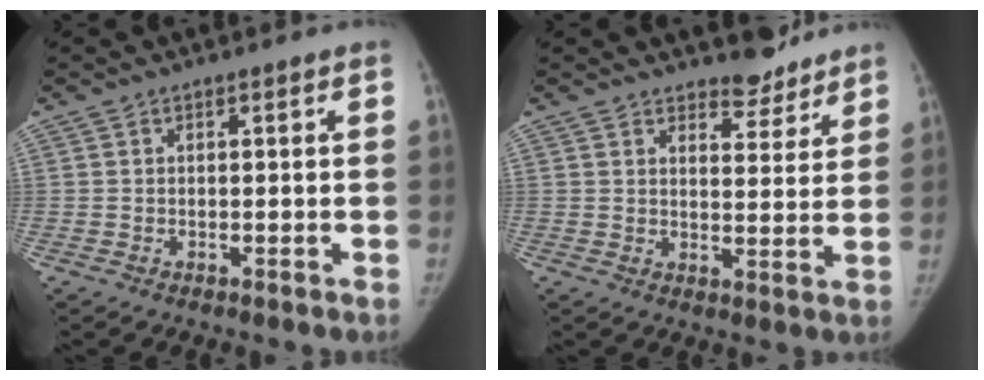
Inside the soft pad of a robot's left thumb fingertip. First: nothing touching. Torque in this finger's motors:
{"motor_torque": [0.88, 0.12, 0.42, -1.14, 0.03]}